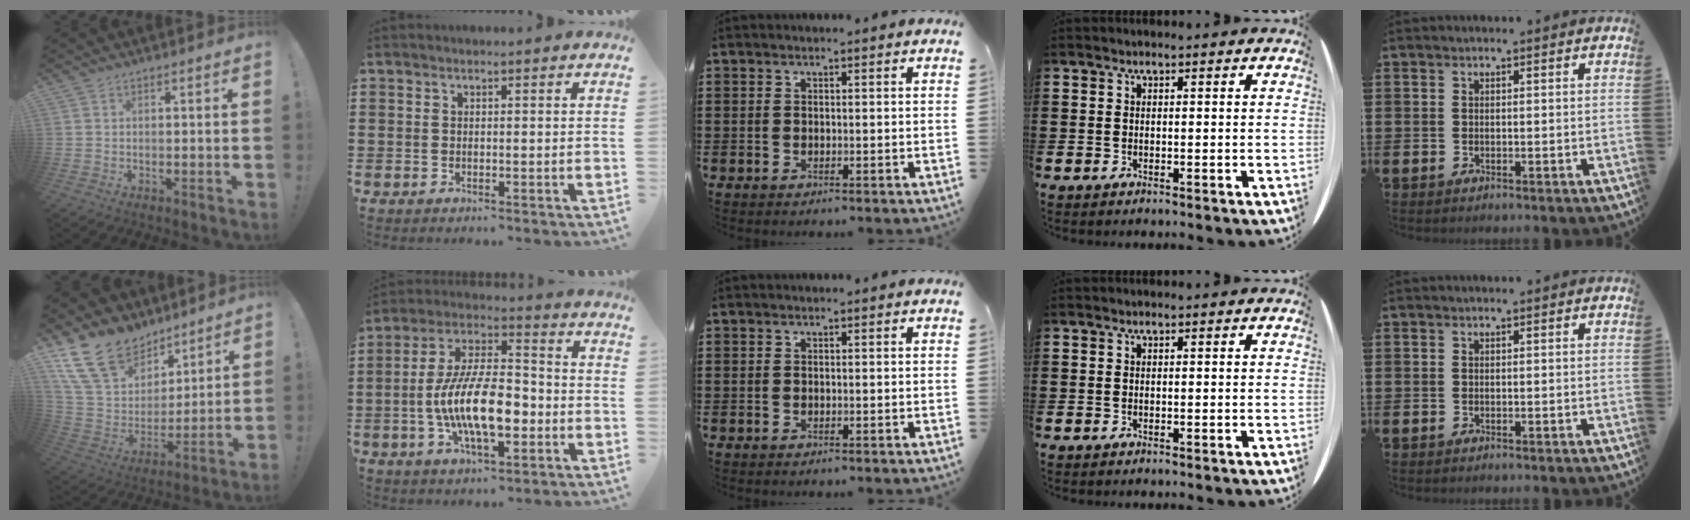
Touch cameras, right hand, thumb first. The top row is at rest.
{"thumb": {"total": 18.5, "force": [12.6, 11.4, 7.3], "torque": [-0.145, -0.071, 0.250]}, "index": {"total": 13.9, "force": [-3.8, 5.9, 12.0], "torque": [-0.260, -0.003, -0.071]}}